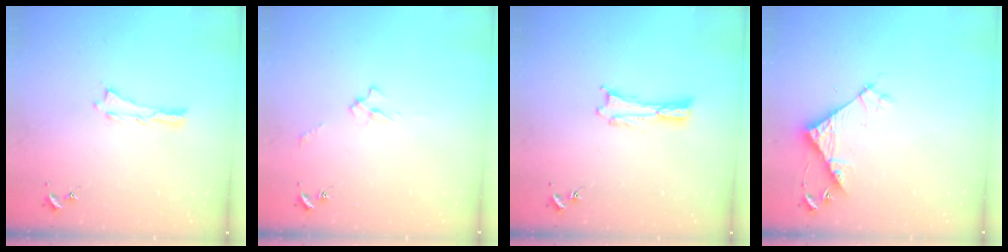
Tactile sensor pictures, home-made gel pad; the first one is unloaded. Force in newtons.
{"total": 2.4, "press": 2.4, "slide": 0.4}
{"total": 0.0}
{"total": 5.8, "press": 5.8, "slide": 0.2}